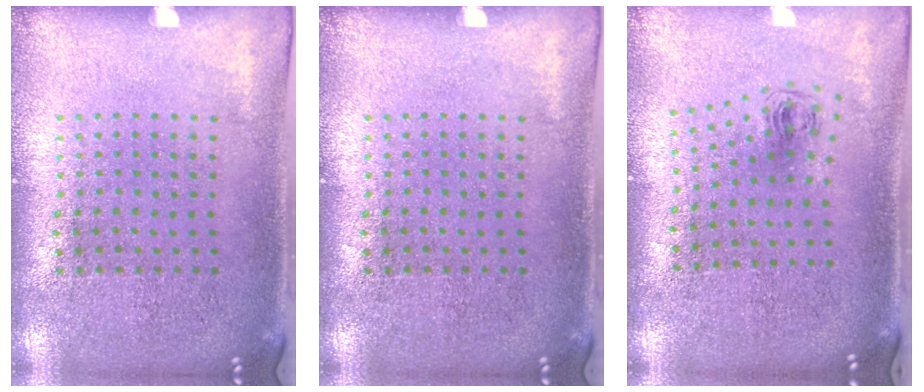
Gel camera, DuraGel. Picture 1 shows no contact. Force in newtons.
{"total": 0.0}
{"total": 0.6, "press": 0.3, "slide": 0.6}